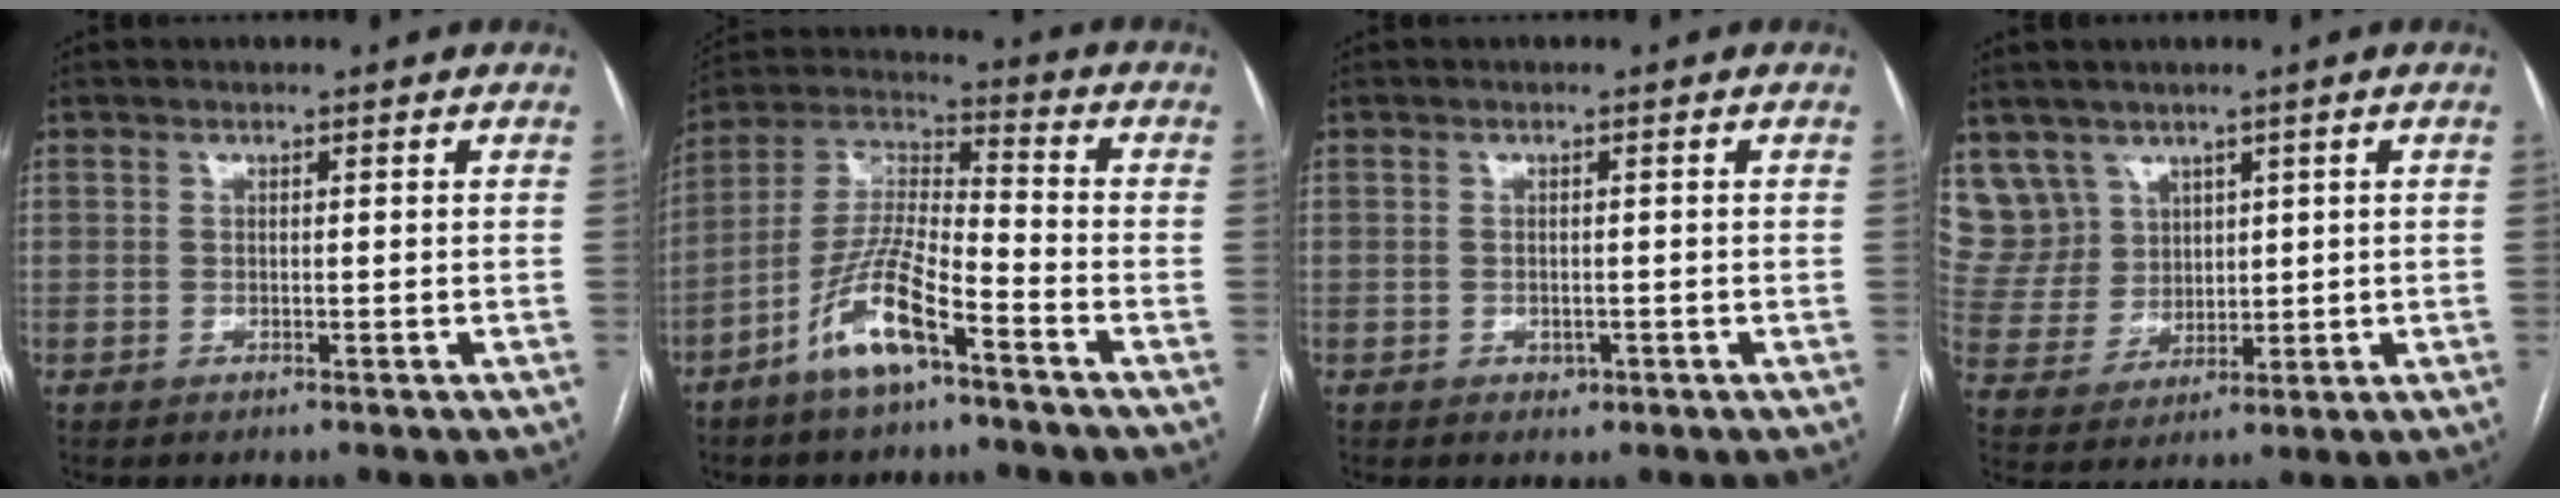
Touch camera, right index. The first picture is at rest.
{"total": 11.6, "force": [-6.6, 2.2, 9.3], "torque": [-0.194, -0.002, -0.131]}
{"total": 1.2, "force": [-0.5, 1.0, 0.5], "torque": [-0.006, 0.003, -0.003]}
{"total": 8.4, "force": [5.4, 6.5, 0.0], "torque": [-0.010, 0.025, 0.124]}